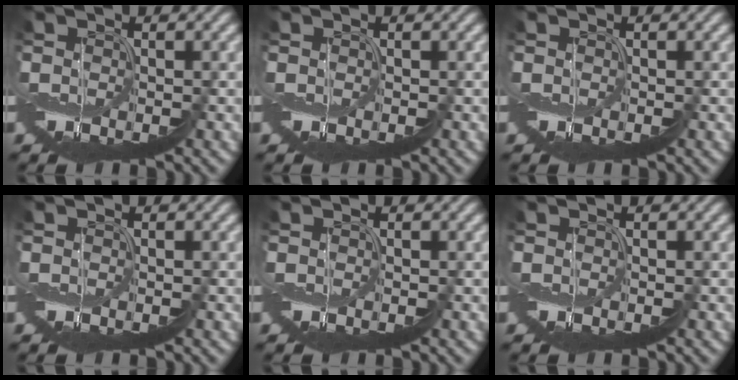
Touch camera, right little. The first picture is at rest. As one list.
[{"total": 0.0}, {"total": 0.0}, {"total": 0.0}, {"total": 0.0}, {"total": 0.0}]